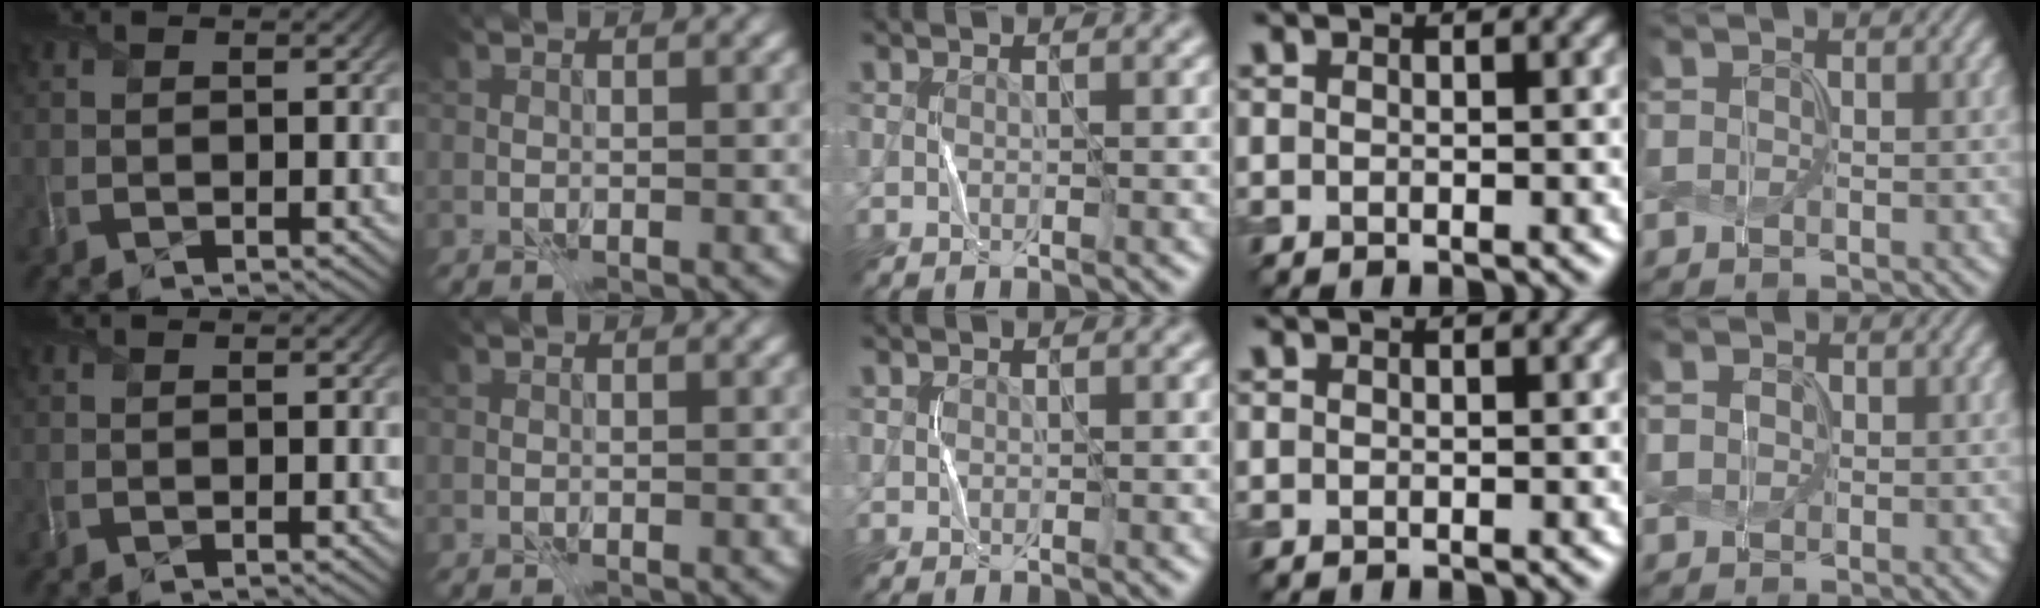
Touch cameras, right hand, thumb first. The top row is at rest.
{"little": {"total": 1.3, "force": [0.6, 1.1, 0.5], "torque": [-0.015, 0.008, 0.002]}}